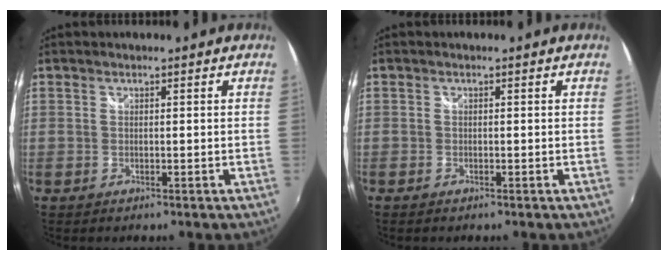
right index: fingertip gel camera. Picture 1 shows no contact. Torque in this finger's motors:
{"motor_torque": [0.01, 0.04, -0.01, 0.01]}